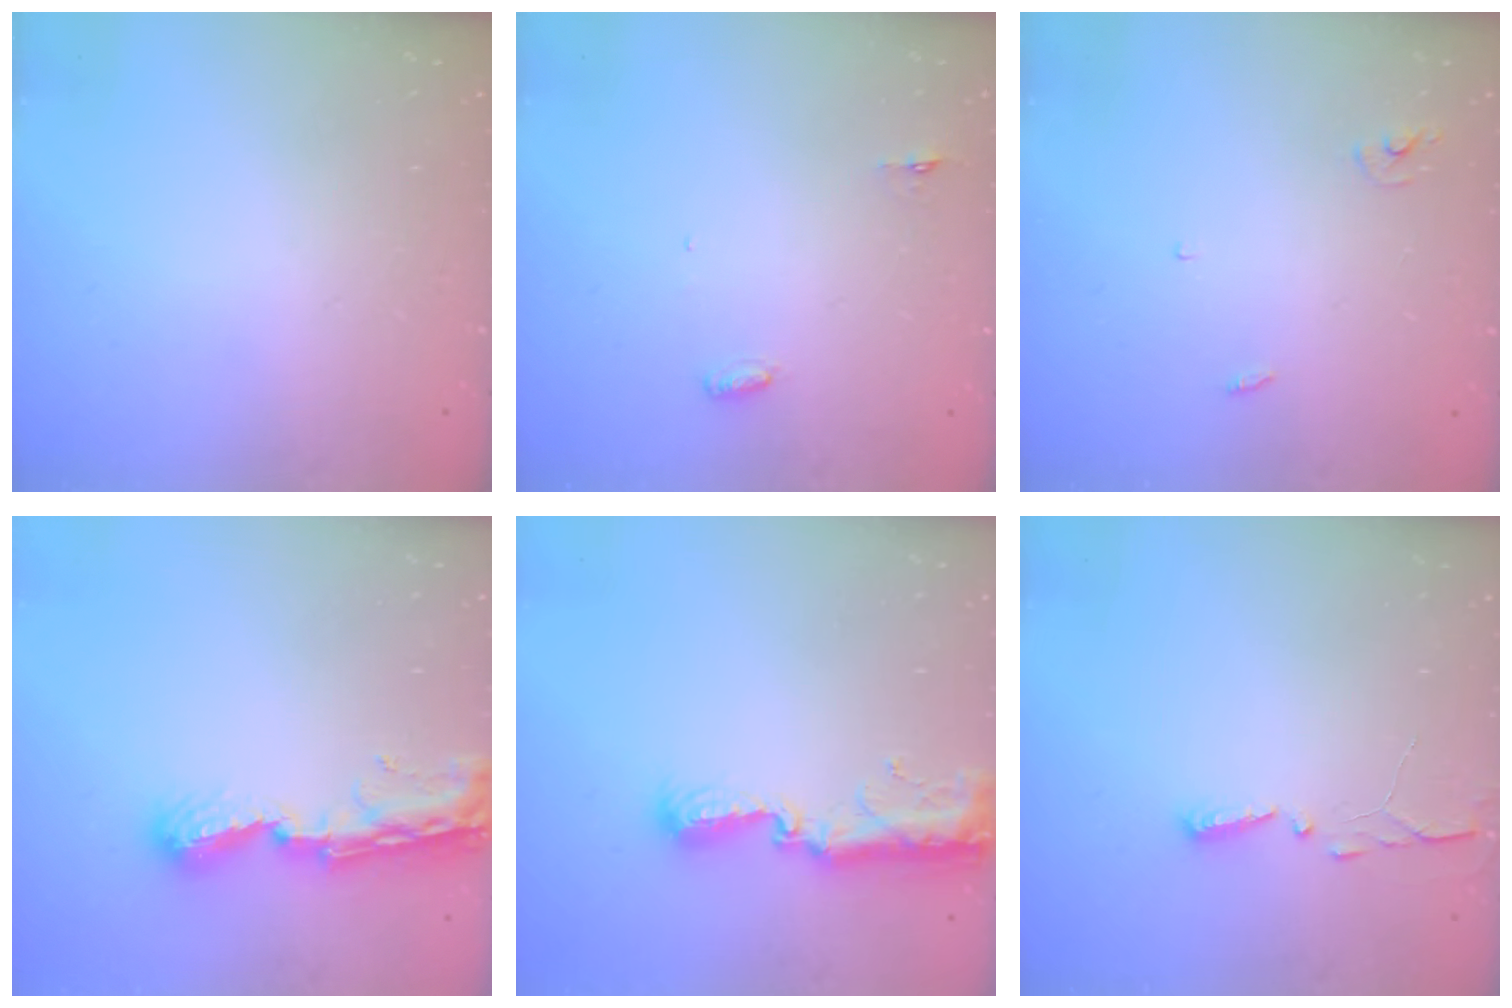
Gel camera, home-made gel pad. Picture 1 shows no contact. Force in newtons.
{"total": 3.0, "press": 2.8, "slide": 0.9}
{"total": 2.4, "press": 2.4, "slide": 0.2}
{"total": 9.3, "press": 9.3, "slide": 1.0}
{"total": 12.8, "press": 11.4, "slide": 5.9}
{"total": 2.9, "press": 2.9, "slide": 0.4}